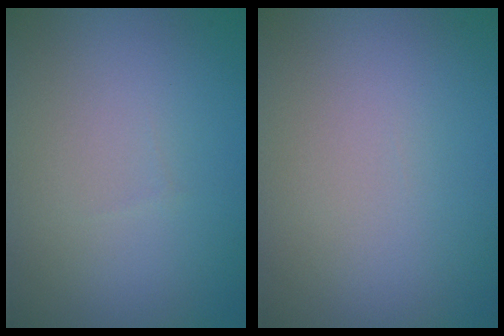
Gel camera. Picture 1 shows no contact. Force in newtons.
{"total": 0.0}